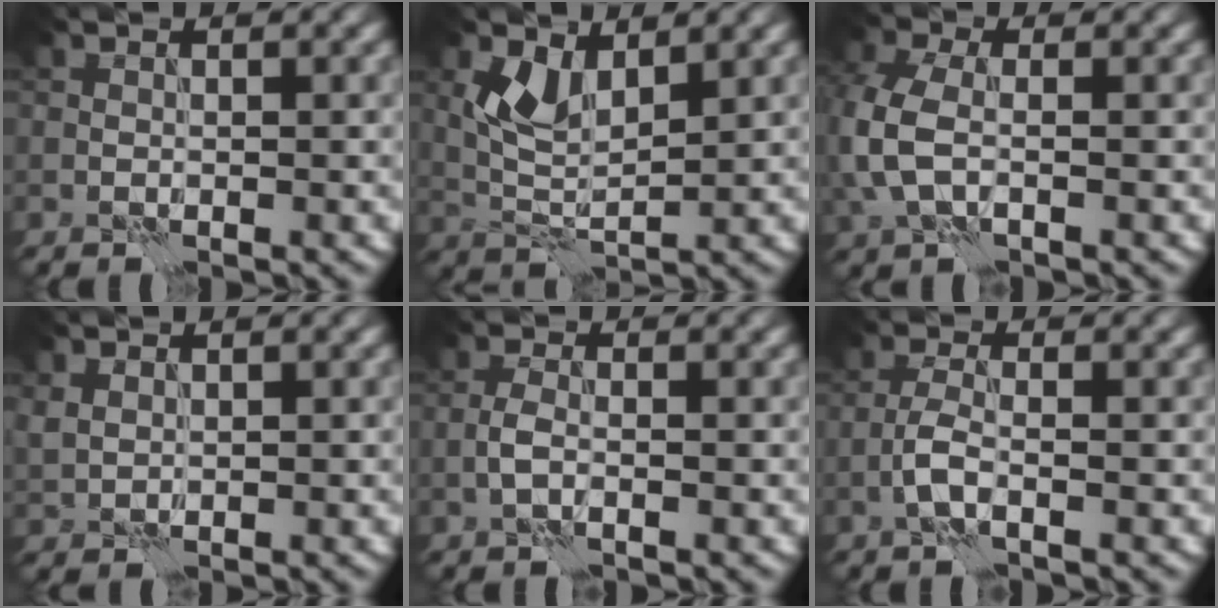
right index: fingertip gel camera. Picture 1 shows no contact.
{"total": 3.8, "force": [1.8, 1.9, 2.8], "torque": [-0.062, -0.001, 0.039]}
{"total": 5.2, "force": [-0.2, 3.4, 3.8], "torque": [-0.106, 0.007, -0.014]}
{"total": 1.3, "force": [0.8, 0.8, 0.6], "torque": [-0.021, 0.002, 0.021]}
{"total": 1.5, "force": [-0.6, 0.6, 1.3], "torque": [-0.030, 0.005, -0.017]}
{"total": 2.1, "force": [-0.9, 0.6, 1.8], "torque": [-0.041, 0.007, -0.025]}